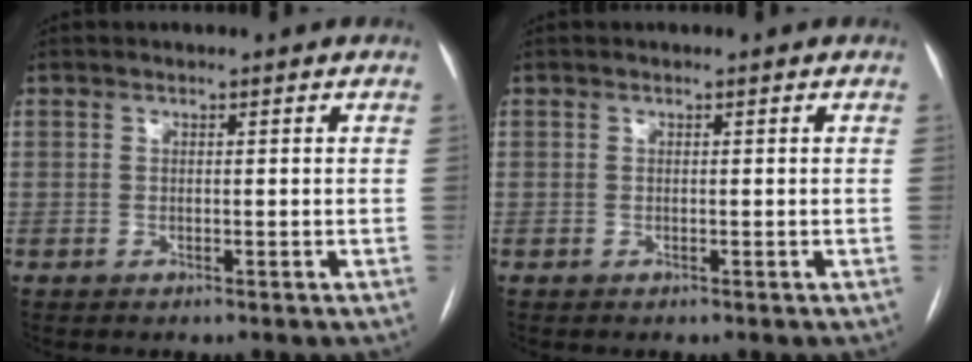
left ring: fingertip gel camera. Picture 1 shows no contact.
{"total": 0.0}